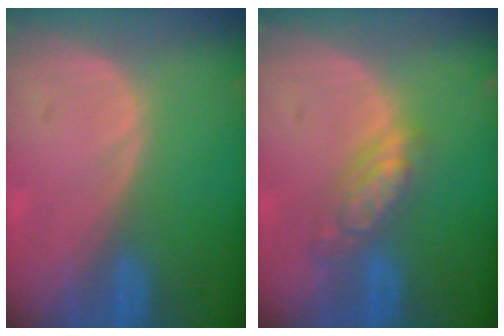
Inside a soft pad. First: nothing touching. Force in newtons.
{"total": 5.6, "press": 4.9, "slide": 2.7}